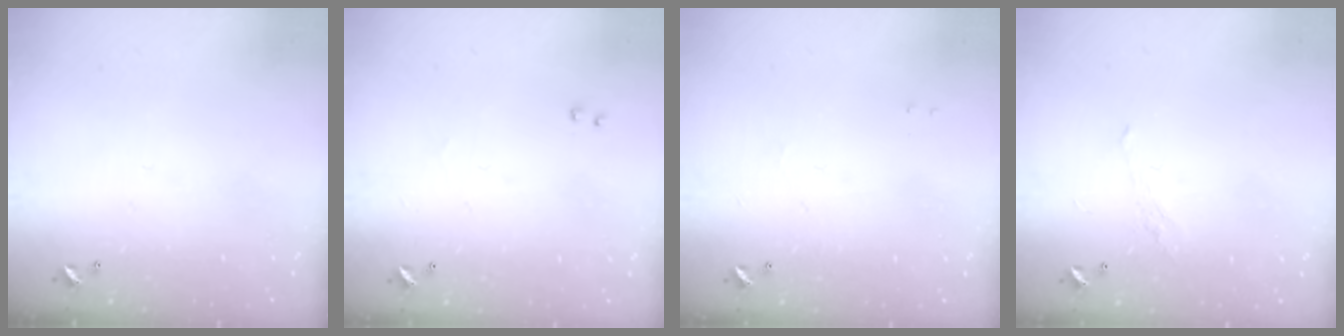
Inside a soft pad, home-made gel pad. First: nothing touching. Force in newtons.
{"total": 2.3, "press": 2.2, "slide": 0.8}
{"total": 0.9, "press": 0.8, "slide": 0.5}
{"total": 1.1, "press": 0.8, "slide": 0.7}